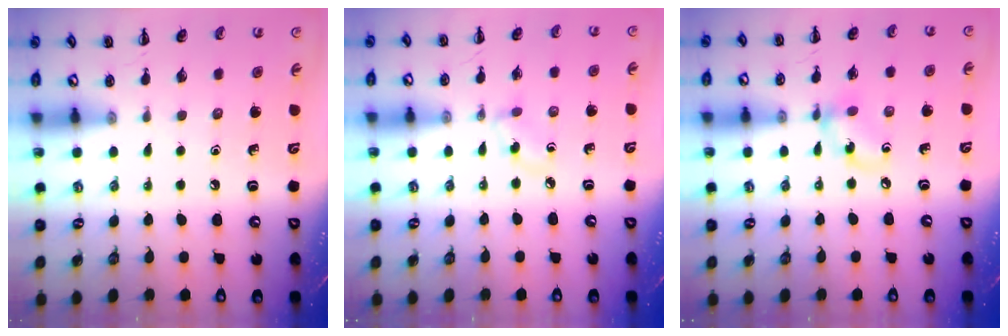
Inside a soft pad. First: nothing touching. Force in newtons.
{"total": 2.7, "press": 2.5, "slide": 1.1}
{"total": 7.4, "press": 7.4, "slide": 0.9}